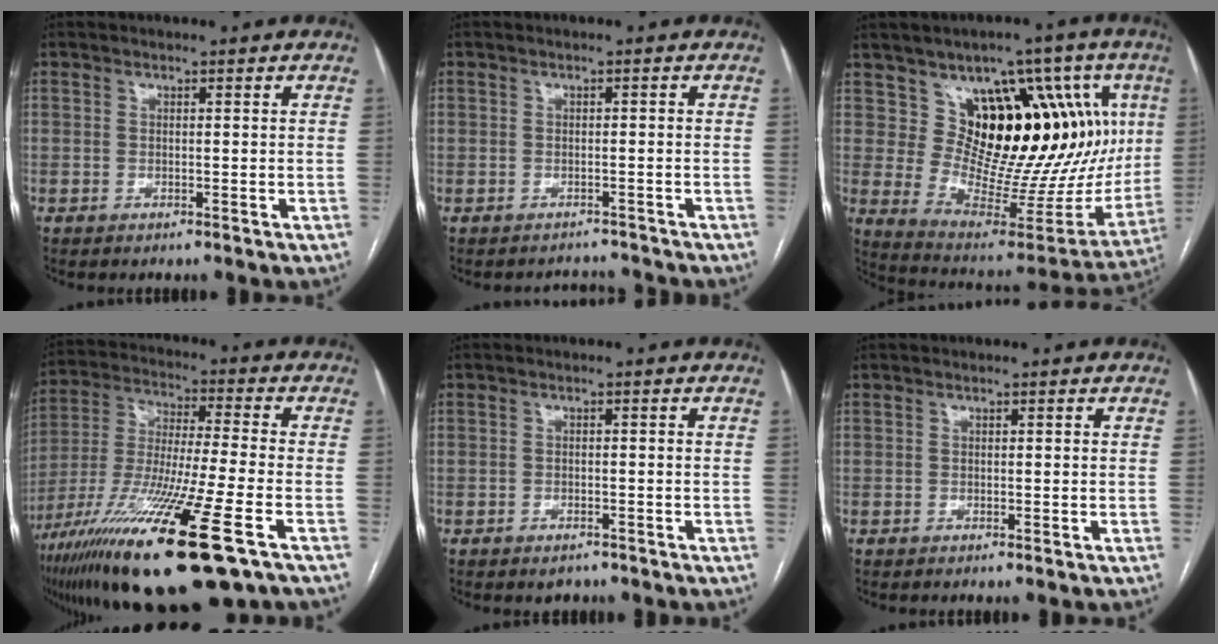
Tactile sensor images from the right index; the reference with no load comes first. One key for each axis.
{"total": 2.7, "fx": -2.4, "fy": 0.9, "fz": -0.8, "tx": 0.010, "ty": 0.010, "tz": -0.033}
{"total": 22.7, "fx": 7.9, "fy": 11.2, "fz": 18.0, "tx": -0.224, "ty": 0.015, "tz": 0.133}
{"total": 24.4, "fx": -13.4, "fy": 2.1, "fz": 20.3, "tx": -0.377, "ty": -0.064, "tz": -0.240}
{"total": 2.1, "fx": -1.5, "fy": 1.2, "fz": 0.8, "tx": -0.013, "ty": 0.001, "tz": -0.014}
{"total": 0.0}